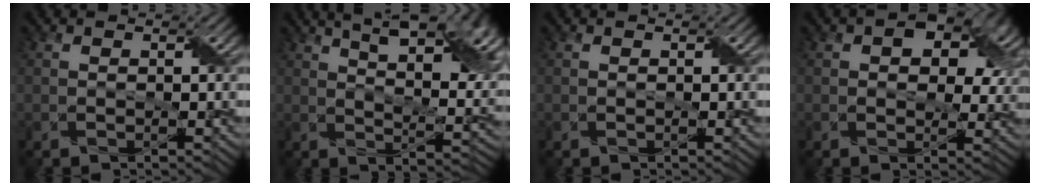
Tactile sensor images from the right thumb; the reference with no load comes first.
{"total": 14.7, "force": [7.6, 5.7, 11.2], "torque": [-0.166, 0.020, 0.108]}
{"total": 0.0}
{"total": 9.1, "force": [3.3, 5.7, 6.2], "torque": [-0.084, -0.004, 0.051]}